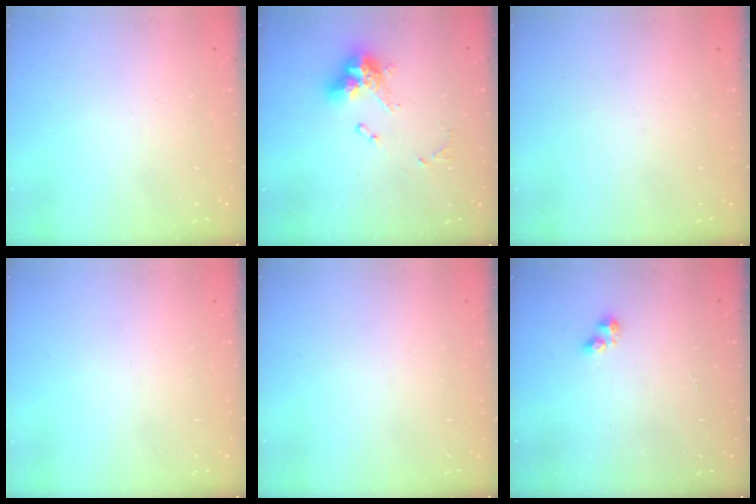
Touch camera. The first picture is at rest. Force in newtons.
{"total": 11.5, "press": 11.4, "slide": 1.0}
{"total": 0.0}
{"total": 0.0}
{"total": 0.0}
{"total": 3.1, "press": 3.1, "slide": 0.4}